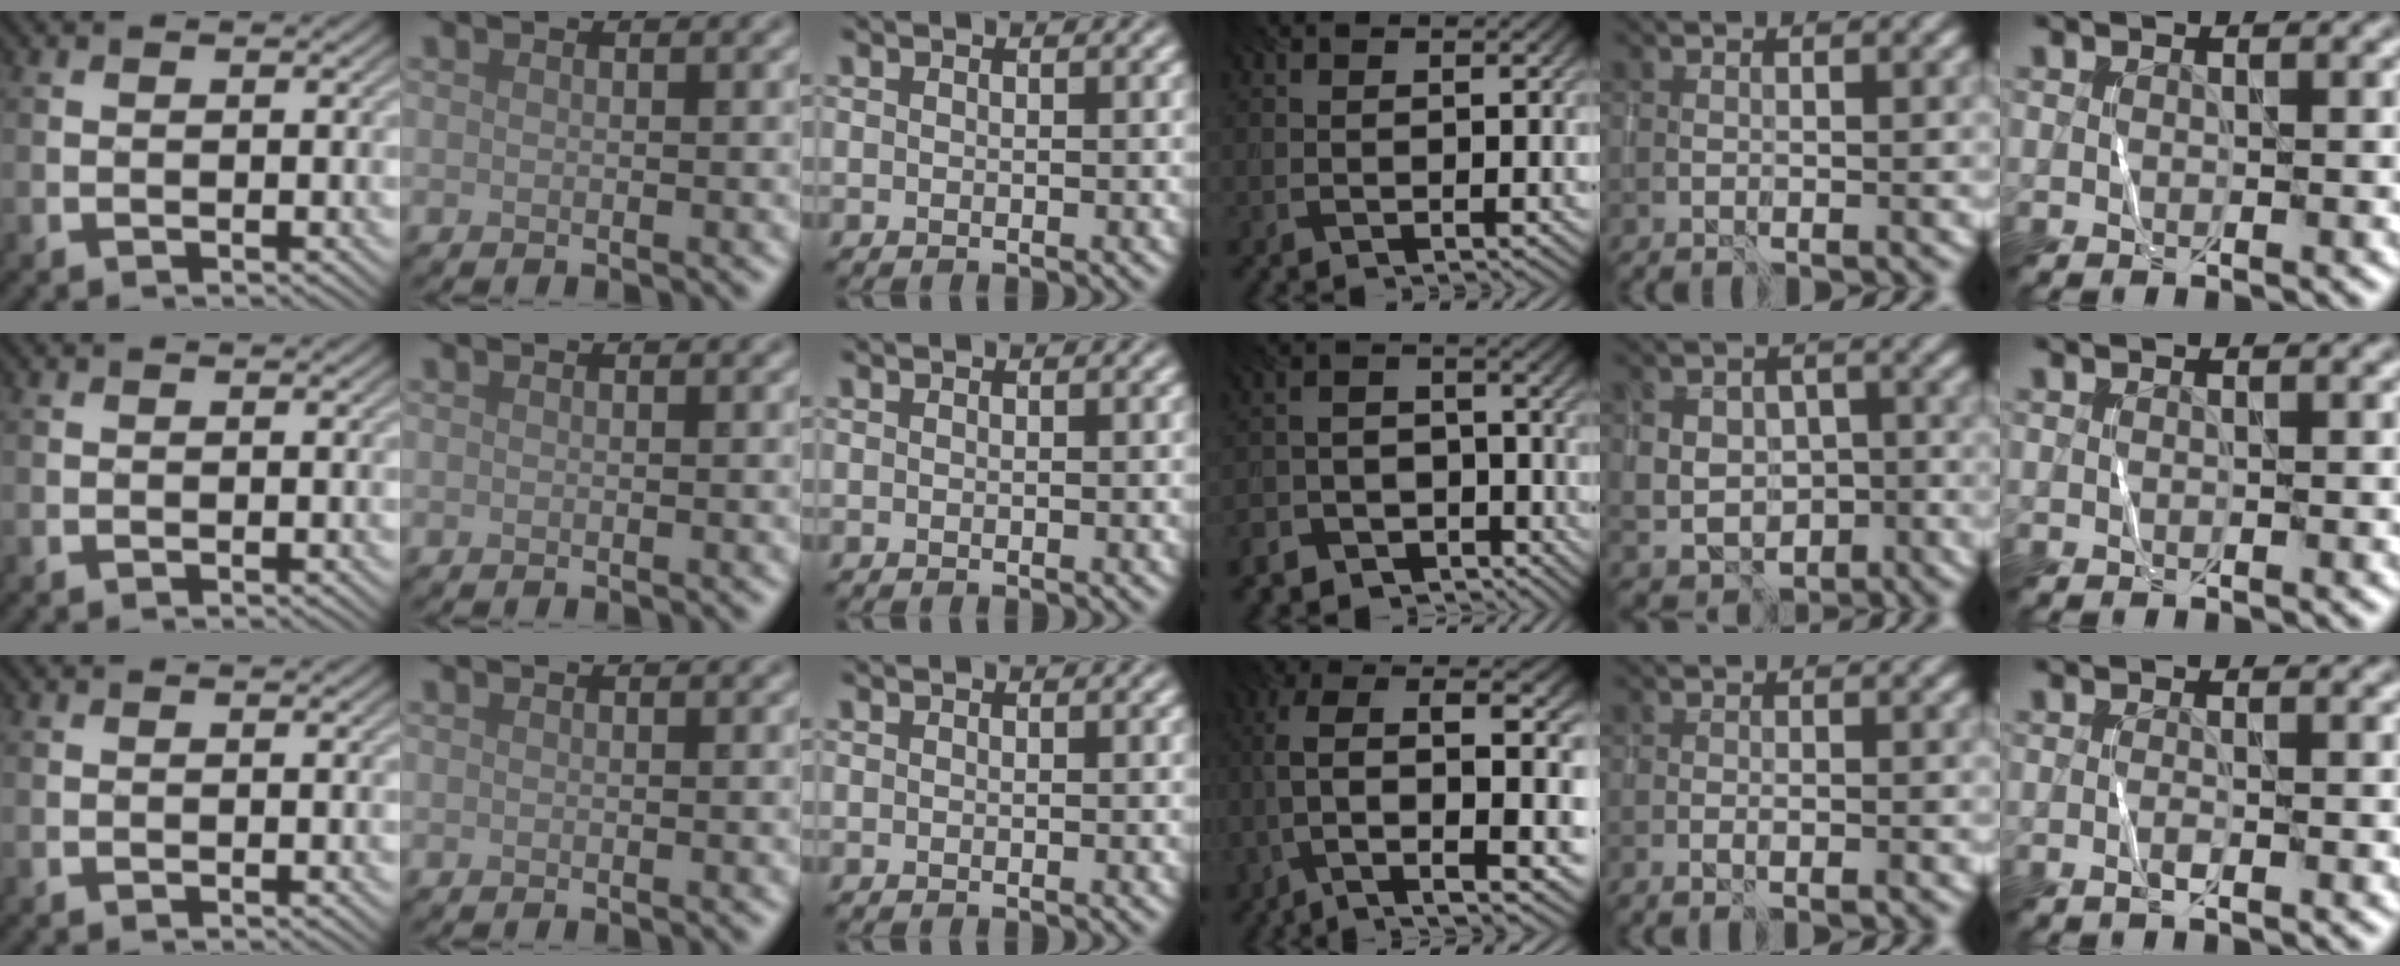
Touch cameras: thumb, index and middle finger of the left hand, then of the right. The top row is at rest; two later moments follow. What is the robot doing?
{"motion": "wrap", "object": "sponge"}